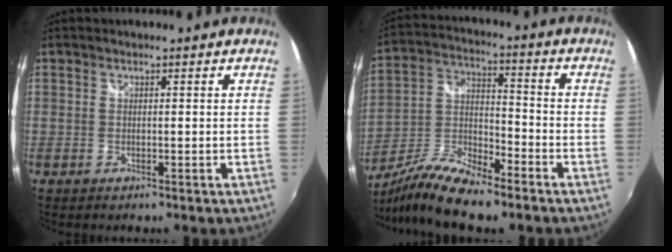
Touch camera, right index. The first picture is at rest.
{"total": 14.0, "force": [-10.1, 3.6, 9.1], "torque": [-0.196, -0.017, -0.196]}